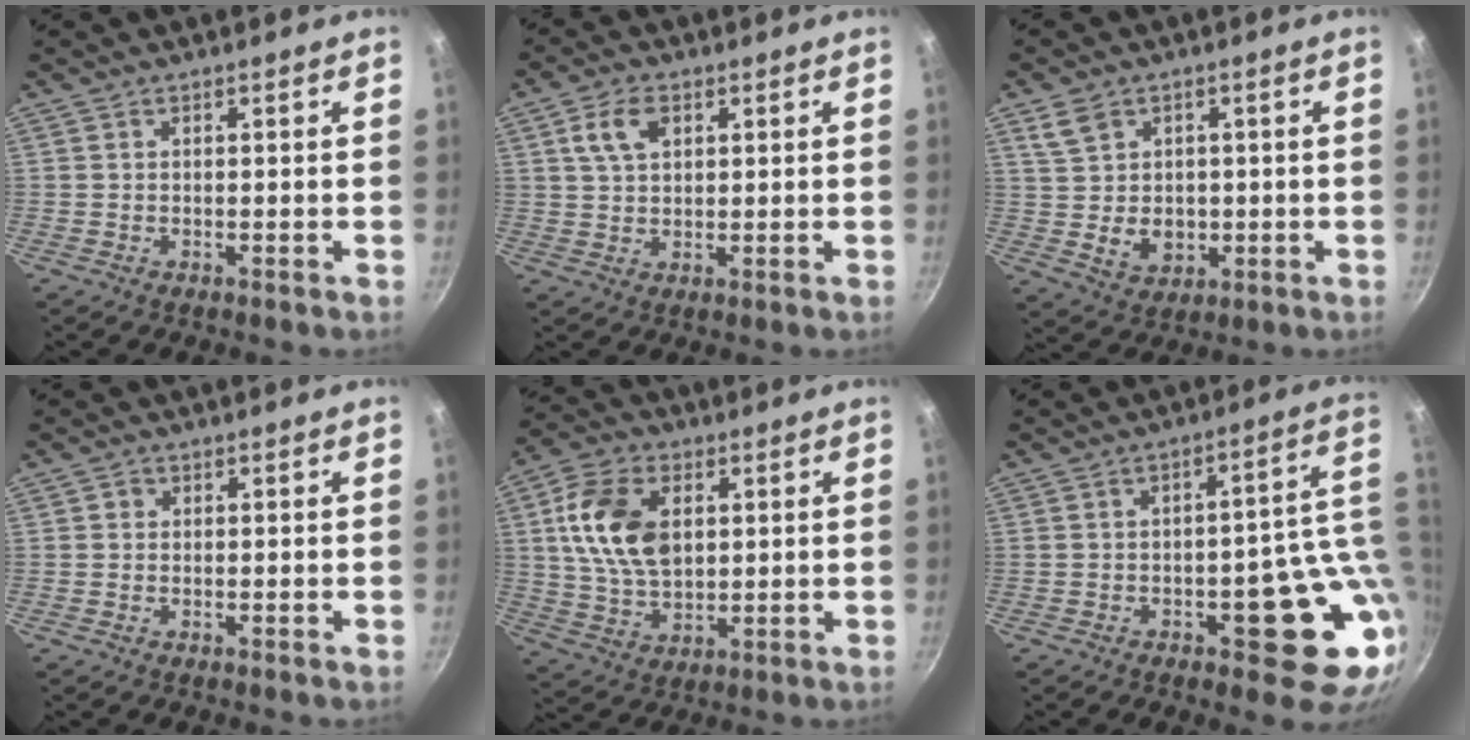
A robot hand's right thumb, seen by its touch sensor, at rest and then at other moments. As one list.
[{"total": 6.2, "force": [2.3, 3.9, 4.1], "torque": [-0.064, 0.001, 0.042]}, {"total": 7.8, "force": [1.3, 6.5, 4.1], "torque": [-0.048, -0.004, 0.036]}, {"total": 1.1, "force": [0.2, 1.0, 0.3], "torque": [-0.001, 0.002, -0.001]}, {"total": 14.2, "force": [2.9, 9.2, 10.4], "torque": [-0.180, -0.004, 0.056]}, {"total": 15.1, "force": [-1.3, 6.6, 13.5], "torque": [-0.116, 0.008, -0.010]}]